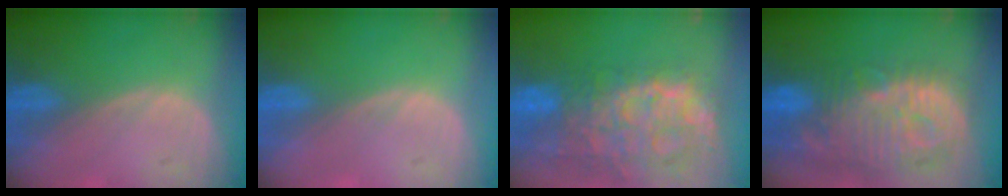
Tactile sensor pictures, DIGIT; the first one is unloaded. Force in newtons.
{"total": 0.0}
{"total": 13.8, "press": 11.2, "slide": 8.0}
{"total": 13.8, "press": 12.0, "slide": 6.7}